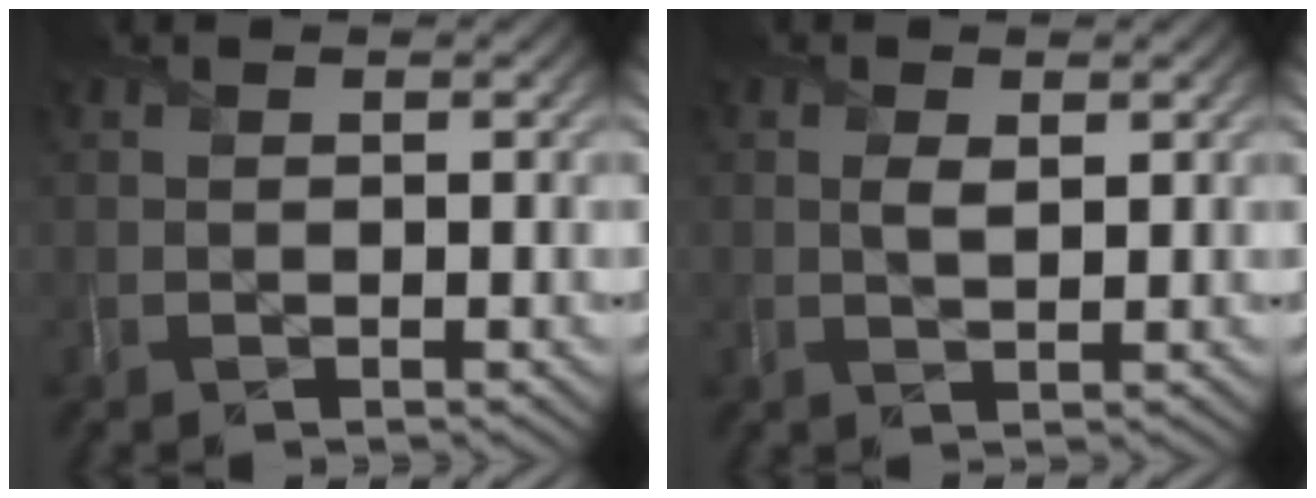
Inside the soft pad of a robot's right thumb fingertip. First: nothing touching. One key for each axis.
{"total": 1.8, "fx": 0.5, "fy": 0.9, "fz": 1.5, "tx": -0.032, "ty": -0.006, "tz": 0.009}